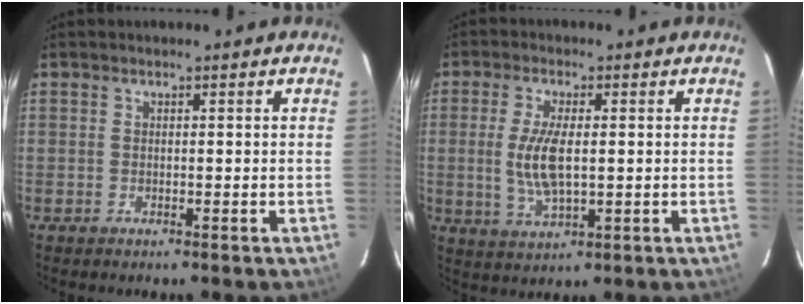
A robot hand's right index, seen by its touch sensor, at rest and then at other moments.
{"total": 8.0, "force": [0.0, 3.1, 7.4], "torque": [-0.151, -0.006, 0.005]}